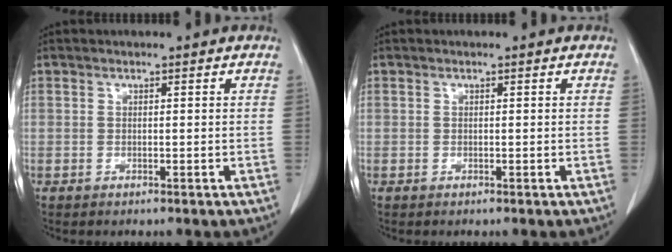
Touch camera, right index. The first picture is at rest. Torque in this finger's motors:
{"motor_torque": [0.00, 0.00, 0.00, 0.00]}